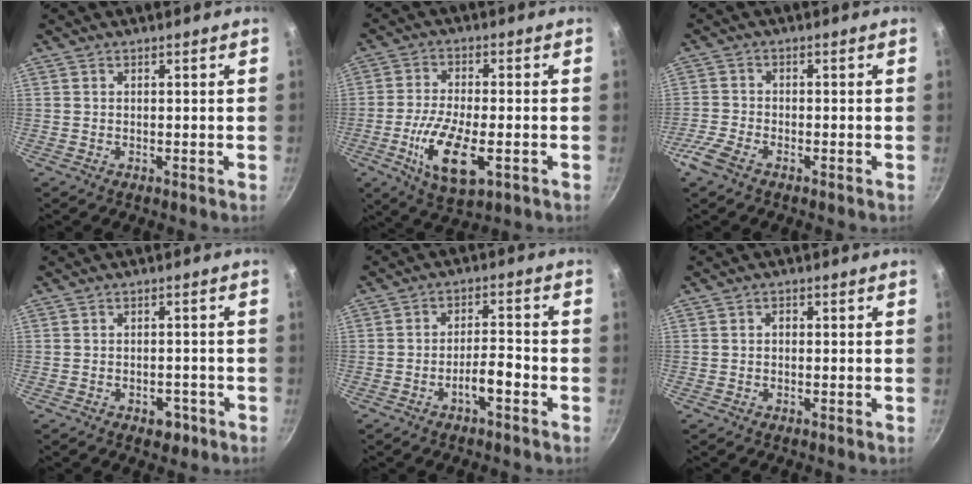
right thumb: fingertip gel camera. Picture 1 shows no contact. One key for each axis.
{"total": 11.9, "fx": -3.9, "fy": 4.7, "fz": 10.2, "tx": -0.197, "ty": -0.003, "tz": -0.066}
{"total": 4.5, "fx": -3.0, "fy": 2.0, "fz": 2.8, "tx": -0.074, "ty": 0.008, "tz": -0.062}
{"total": 3.1, "fx": -1.8, "fy": 1.9, "fz": 1.7, "tx": -0.011, "ty": 0.009, "tz": -0.022}
{"total": 7.4, "fx": -3.8, "fy": 2.8, "fz": 5.7, "tx": -0.091, "ty": 0.040, "tz": -0.067}
{"total": 0.8, "fx": -0.1, "fy": 0.6, "fz": 0.5, "tx": -0.002, "ty": 0.003, "tz": -0.005}